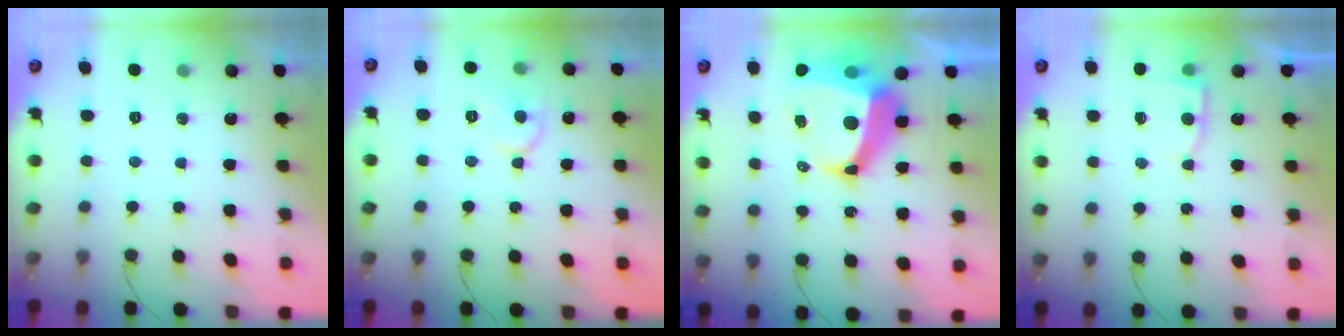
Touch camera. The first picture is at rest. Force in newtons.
{"total": 7.5, "press": 7.5, "slide": 0.7}
{"total": 15.6, "press": 15.5, "slide": 1.9}
{"total": 3.6, "press": 3.6, "slide": 0.3}